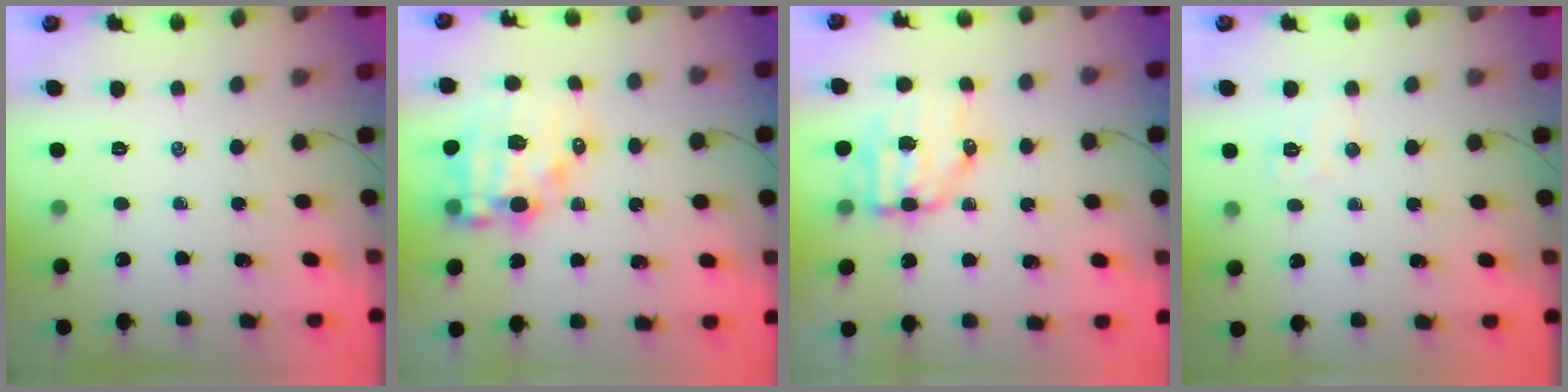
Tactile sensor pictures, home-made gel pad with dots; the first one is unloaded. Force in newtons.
{"total": 11.7, "press": 11.3, "slide": 2.9}
{"total": 7.7, "press": 7.6, "slide": 1.6}
{"total": 5.0, "press": 4.9, "slide": 1.0}